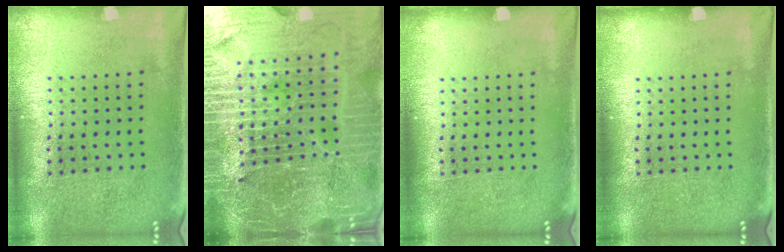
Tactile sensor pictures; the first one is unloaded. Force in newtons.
{"total": 6.6, "press": 5.8, "slide": 3.0}
{"total": 0.0}
{"total": 0.0}